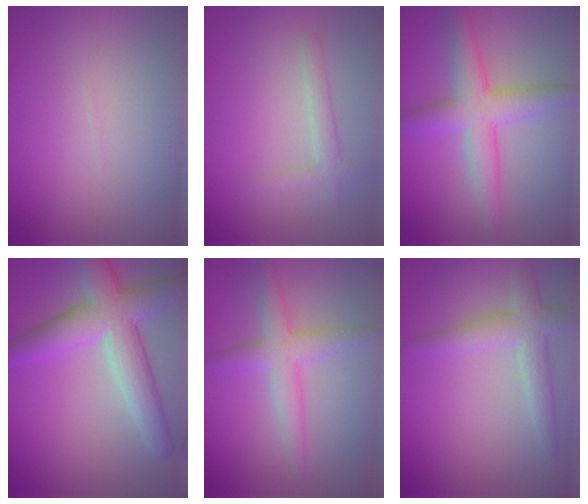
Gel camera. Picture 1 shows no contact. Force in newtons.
{"total": 1.8, "press": 1.7, "slide": 0.1}
{"total": 5.3, "press": 5.3, "slide": 0.0}
{"total": 6.8, "press": 6.8, "slide": 0.1}
{"total": 3.5, "press": 3.5, "slide": 0.1}
{"total": 3.4, "press": 3.4, "slide": 0.1}